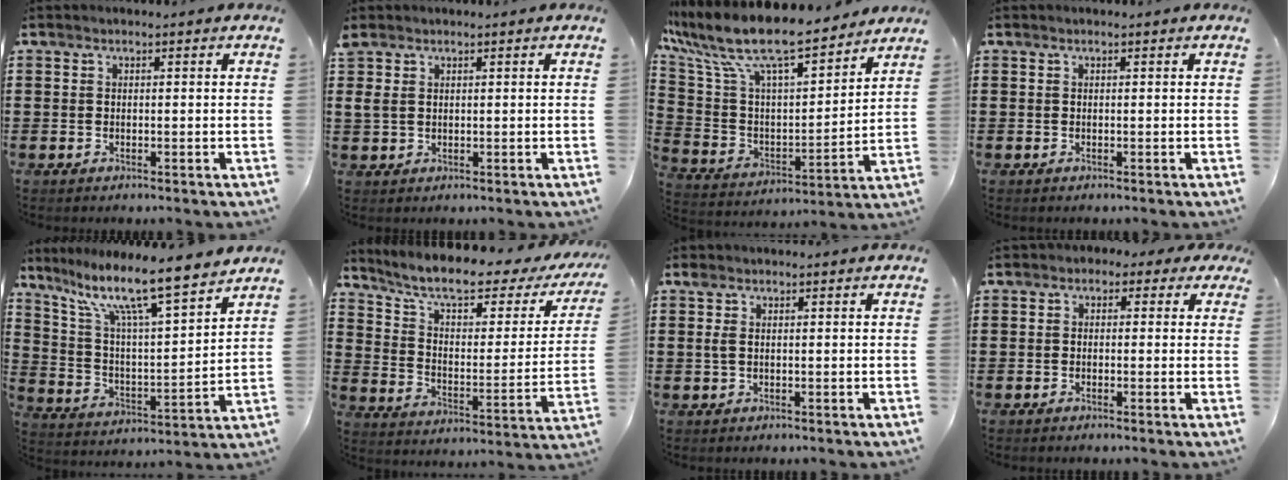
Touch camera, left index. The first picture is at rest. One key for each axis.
{"total": 1.6, "fx": 0.8, "fy": 1.1, "fz": 0.8, "tx": -0.022, "ty": 0.006, "tz": 0.015}
{"total": 11.9, "fx": 9.9, "fy": 2.2, "fz": 6.2, "tx": -0.155, "ty": -0.068, "tz": 0.169}
{"total": 0.0}
{"total": 11.4, "fx": 8.9, "fy": 1.6, "fz": 6.9, "tx": -0.151, "ty": -0.059, "tz": 0.144}
{"total": 7.9, "fx": 6.0, "fy": 1.4, "fz": 5.0, "tx": -0.114, "ty": -0.041, "tz": 0.096}
{"total": 1.3, "fx": 0.2, "fy": 0.6, "fz": 1.2, "tx": -0.025, "ty": 0.004, "tz": 0.004}
{"total": 1.6, "fx": -0.8, "fy": 1.2, "fz": 0.7, "tx": -0.018, "ty": 0.010, "tz": -0.018}